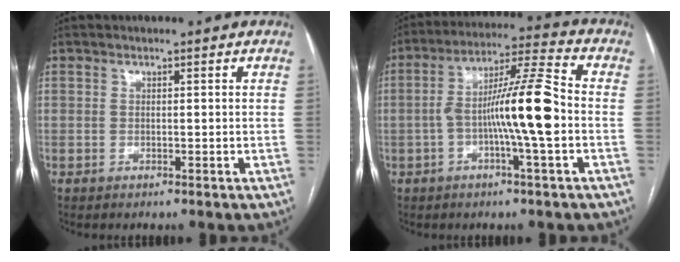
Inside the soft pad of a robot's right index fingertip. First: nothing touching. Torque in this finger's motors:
{"motor_torque": [0.65, 0.15, 0.42, 0.21]}